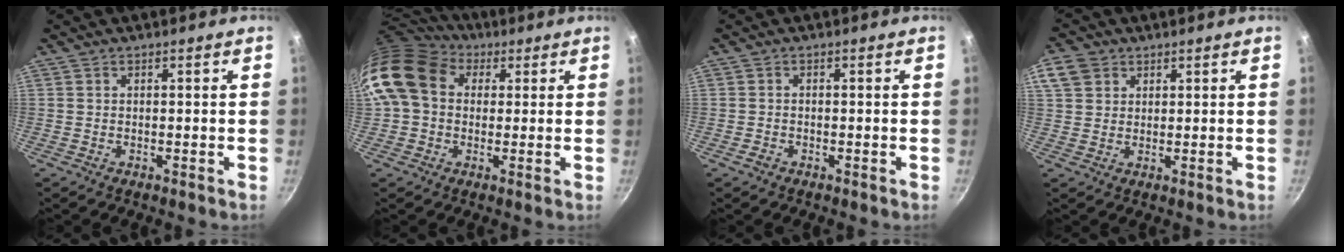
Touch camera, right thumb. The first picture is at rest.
{"total": 14.1, "force": [3.3, 11.0, 8.0], "torque": [-0.135, 0.021, 0.043]}
{"total": 1.3, "force": [-0.8, 0.9, 0.5], "torque": [-0.012, 0.009, -0.017]}
{"total": 6.6, "force": [2.9, 5.2, 2.8], "torque": [-0.043, 0.002, 0.050]}